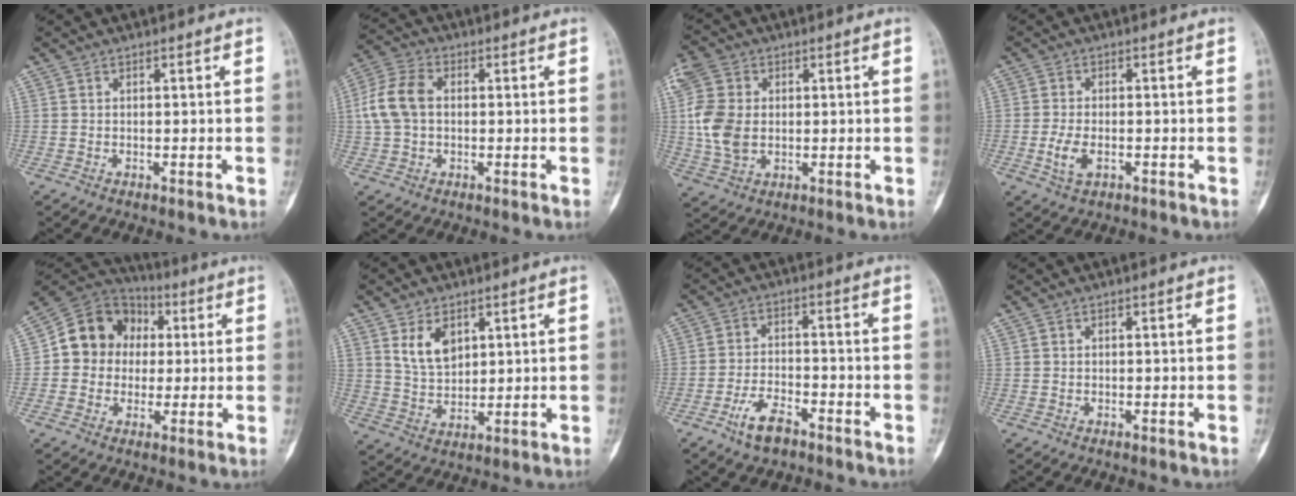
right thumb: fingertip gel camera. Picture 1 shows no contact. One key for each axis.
{"total": 8.7, "fx": 0.6, "fy": 6.0, "fz": 6.2, "tx": -0.135, "ty": 0.022, "tz": 0.008}
{"total": 10.0, "fx": 0.9, "fy": 7.3, "fz": 6.8, "tx": -0.149, "ty": 0.000, "tz": 0.019}
{"total": 4.4, "fx": -1.3, "fy": 2.4, "fz": 3.4, "tx": -0.072, "ty": 0.001, "tz": -0.022}
{"total": 13.1, "fx": 1.3, "fy": 11.6, "fz": 5.9, "tx": -0.063, "ty": 0.026, "tz": 0.012}
{"total": 7.3, "fx": 3.4, "fy": 4.6, "fz": 4.5, "tx": -0.064, "ty": -0.020, "tz": 0.074}
{"total": 6.4, "fx": -4.2, "fy": 2.8, "fz": 4.0, "tx": -0.073, "ty": 0.024, "tz": -0.075}
{"total": 0.0}